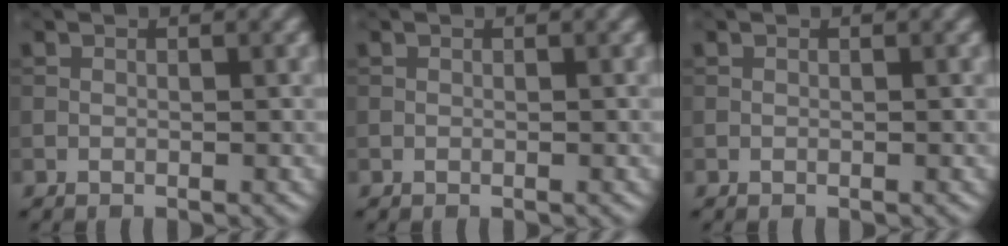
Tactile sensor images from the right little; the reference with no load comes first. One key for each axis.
{"total": 0.0}
{"total": 0.0}